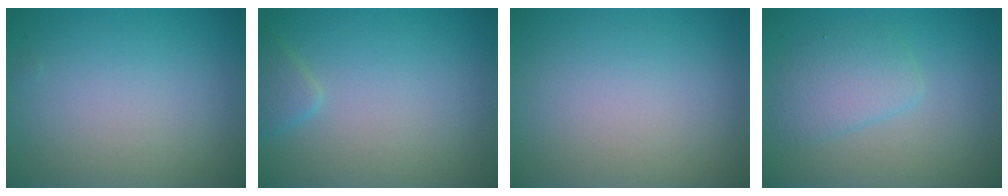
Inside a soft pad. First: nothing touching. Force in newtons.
{"total": 1.4, "press": 1.4, "slide": 0.1}
{"total": 0.0}
{"total": 2.9, "press": 2.9, "slide": 0.1}